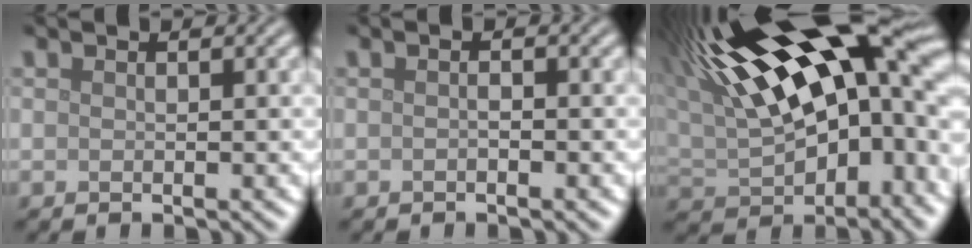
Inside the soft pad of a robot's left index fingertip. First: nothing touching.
{"total": 0.6, "force": [-0.2, 0.1, 0.5], "torque": [-0.011, 0.001, -0.004]}
{"total": 21.8, "force": [5.7, 9.9, 18.5], "torque": [-0.288, 0.035, 0.095]}